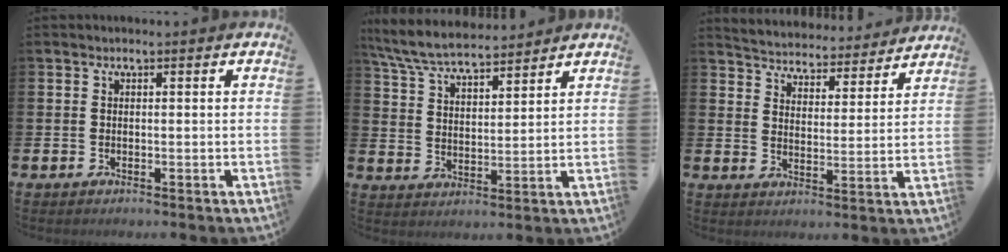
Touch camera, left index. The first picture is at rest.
{"total": 7.2, "force": [6.8, 1.0, 2.0], "torque": [-0.068, -0.030, 0.124]}
{"total": 4.8, "force": [4.7, 0.8, -0.3], "torque": [-0.016, -0.043, 0.079]}